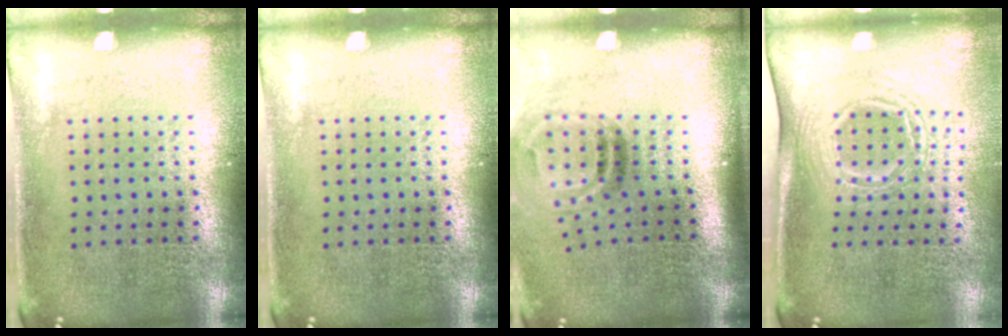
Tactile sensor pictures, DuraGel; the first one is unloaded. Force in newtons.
{"total": 0.0}
{"total": 2.1, "press": 1.3, "slide": 1.7}
{"total": 1.7, "press": 1.2, "slide": 1.2}